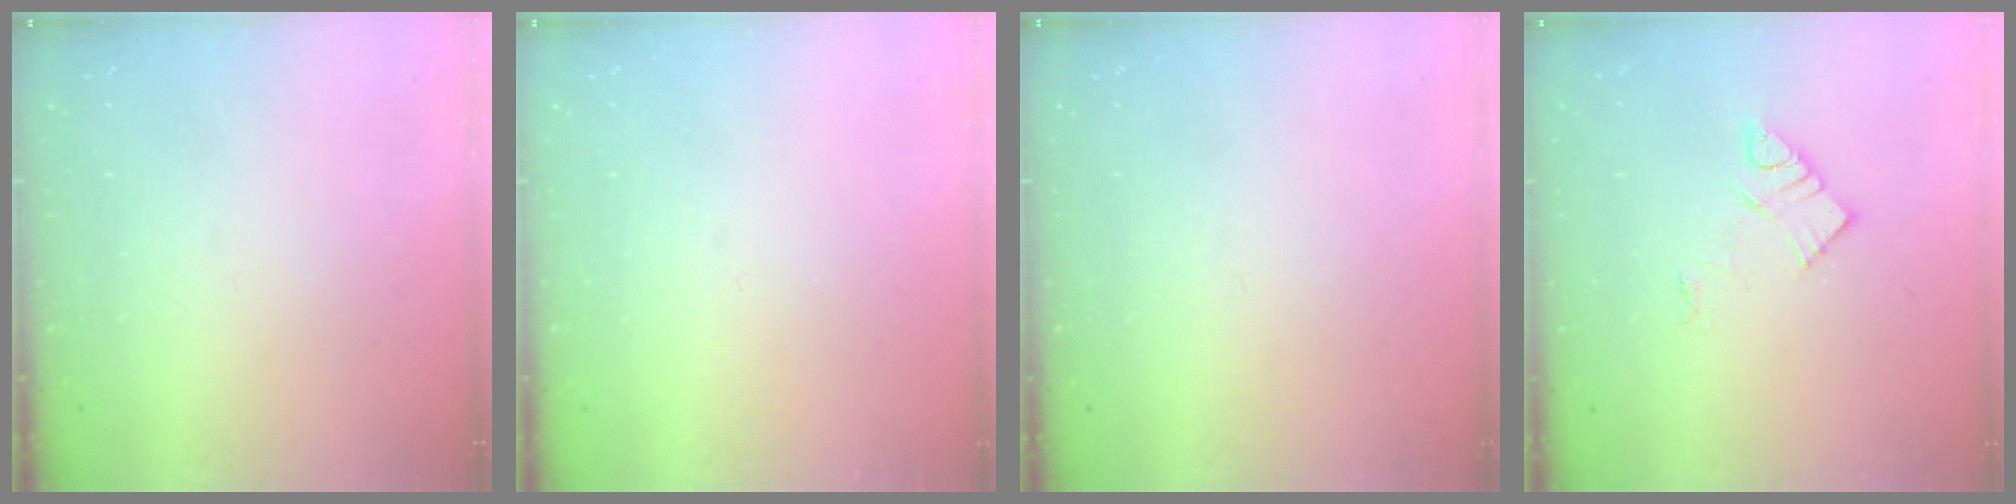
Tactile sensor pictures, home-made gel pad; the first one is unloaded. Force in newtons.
{"total": 0.0}
{"total": 0.0}
{"total": 8.2, "press": 8.2, "slide": 0.5}